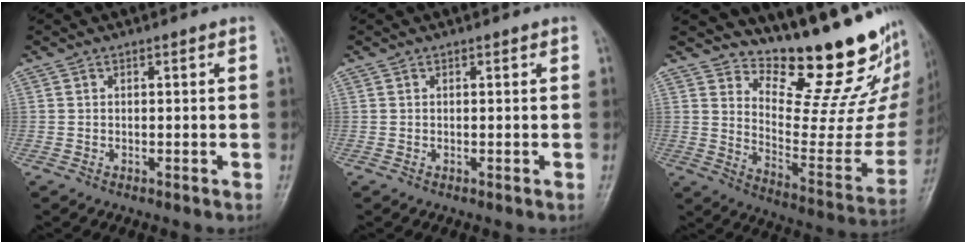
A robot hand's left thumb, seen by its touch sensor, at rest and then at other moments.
{"total": 0.0}
{"total": 20.7, "force": [17.0, 5.8, 10.4], "torque": [-0.098, -0.153, 0.243]}